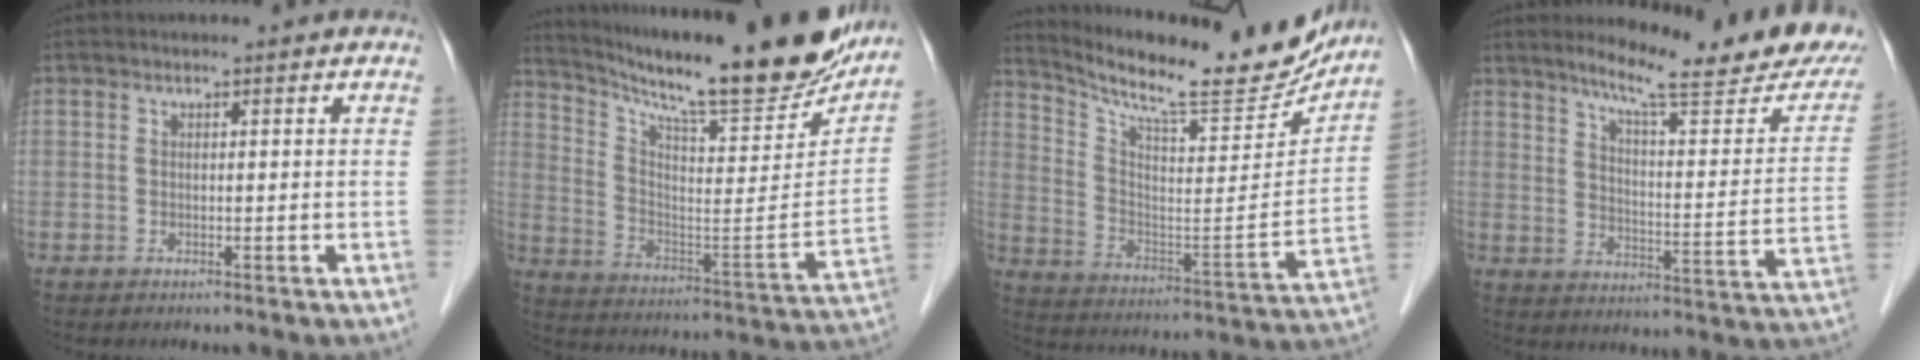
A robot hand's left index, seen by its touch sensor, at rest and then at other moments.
{"total": 27.7, "force": [23.2, 3.5, 14.6], "torque": [-0.242, -0.062, 0.327]}
{"total": 21.5, "force": [19.4, 2.6, 9.0], "torque": [-0.155, -0.048, 0.284]}
{"total": 20.2, "force": [16.3, 1.8, 11.6], "torque": [-0.157, -0.049, 0.210]}